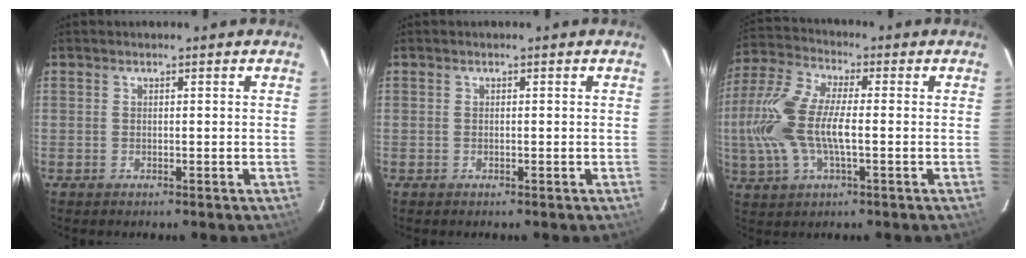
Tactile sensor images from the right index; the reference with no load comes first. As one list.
[{"total": 0.0}, {"total": 14.4, "force": [-1.4, 5.7, 13.1], "torque": [-0.289, 0.006, -0.032]}]